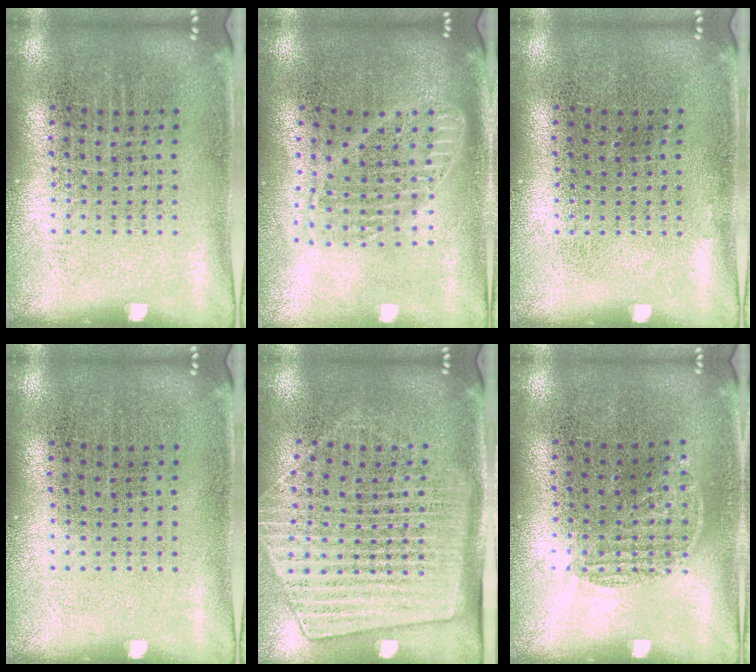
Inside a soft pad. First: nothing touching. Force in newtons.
{"total": 1.8, "press": 1.5, "slide": 1.0}
{"total": 0.0}
{"total": 0.0}
{"total": 1.9, "press": 1.6, "slide": 1.0}
{"total": 0.8, "press": 0.7, "slide": 0.5}